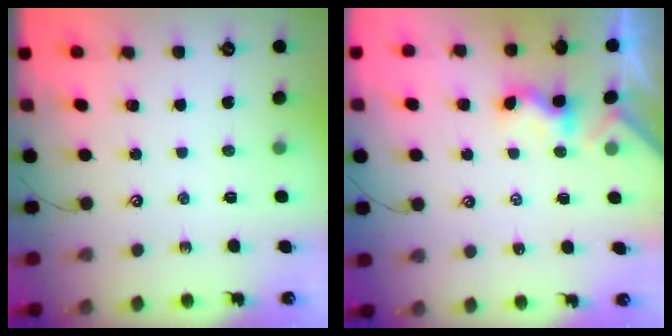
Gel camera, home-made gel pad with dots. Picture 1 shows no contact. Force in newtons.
{"total": 1.6, "press": 1.5, "slide": 0.5}